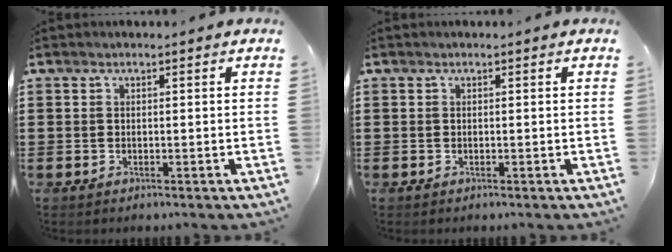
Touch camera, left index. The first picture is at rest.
{"total": 0.0}